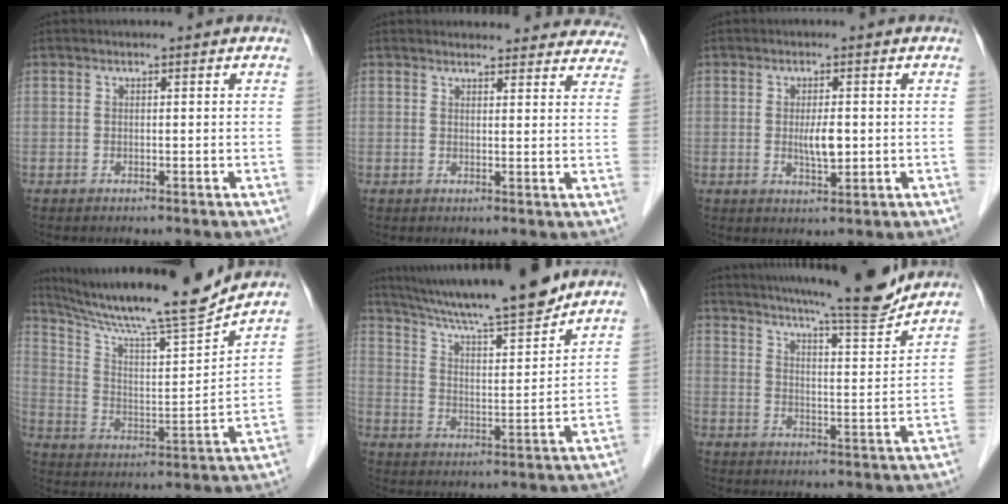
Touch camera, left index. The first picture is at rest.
{"total": 17.3, "force": [16.5, 4.7, 2.9], "torque": [-0.007, -0.020, 0.167]}
{"total": 3.3, "force": [0.0, 0.8, 3.2], "torque": [-0.060, -0.004, 0.002]}
{"total": 18.1, "force": [16.1, -0.6, 8.2], "torque": [-0.149, -0.012, 0.262]}
{"total": 17.5, "force": [15.4, 0.4, 8.3], "torque": [-0.141, 0.006, 0.247]}
{"total": 16.5, "force": [14.9, 0.1, 7.1], "torque": [-0.113, -0.023, 0.208]}